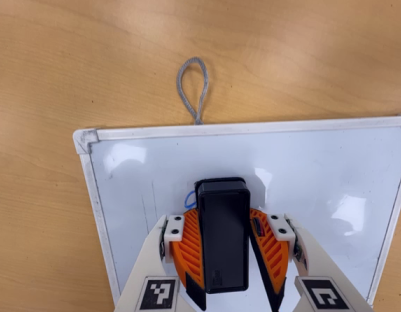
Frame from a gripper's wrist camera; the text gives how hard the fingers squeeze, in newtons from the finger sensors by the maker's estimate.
{"total": 14.0, "left": 15.6, "right": 12.4}